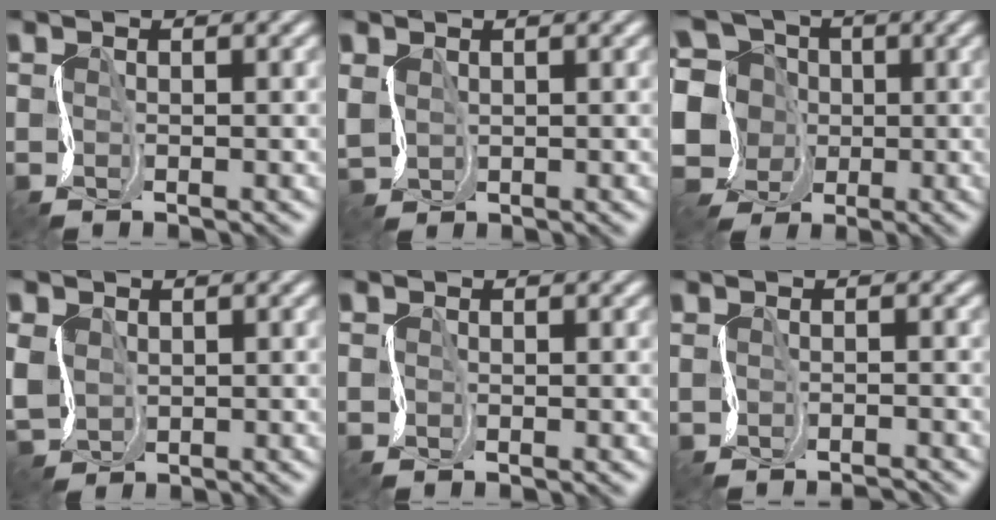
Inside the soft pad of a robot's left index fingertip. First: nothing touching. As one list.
[{"total": 1.7, "force": [0.7, 1.3, 0.9], "torque": [-0.032, -0.001, 0.013]}, {"total": 12.6, "force": [-0.7, 11.5, 5.0], "torque": [-0.131, 0.040, -0.049]}, {"total": 3.6, "force": [-0.1, 3.2, 1.7], "torque": [-0.058, -0.004, -0.009]}, {"total": 0.0}, {"total": 1.3, "force": [-1.1, 0.1, 0.7], "torque": [-0.012, -0.011, -0.029]}]